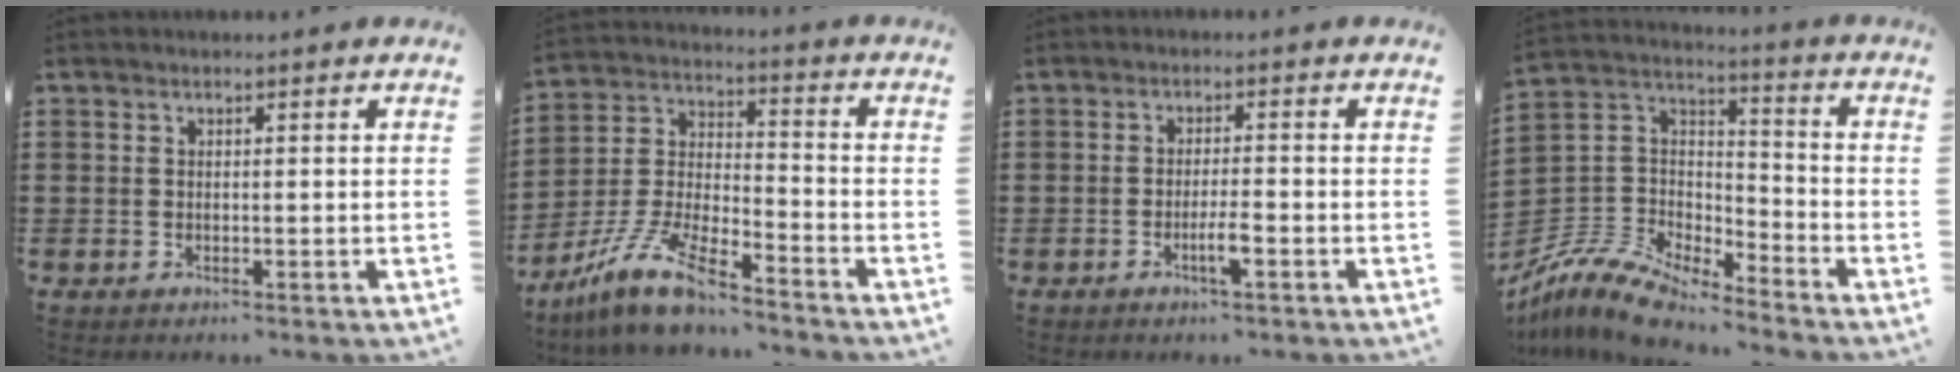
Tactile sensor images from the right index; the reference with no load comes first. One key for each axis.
{"total": 10.3, "fx": -8.6, "fy": 1.6, "fz": 5.5, "tx": -0.132, "ty": 0.002, "tz": -0.176}
{"total": 3.3, "fx": -1.6, "fy": 0.4, "fz": 2.9, "tx": -0.057, "ty": -0.002, "tz": -0.030}
{"total": 10.0, "fx": -9.1, "fy": 2.4, "fz": 3.2, "tx": -0.093, "ty": 0.011, "tz": -0.190}